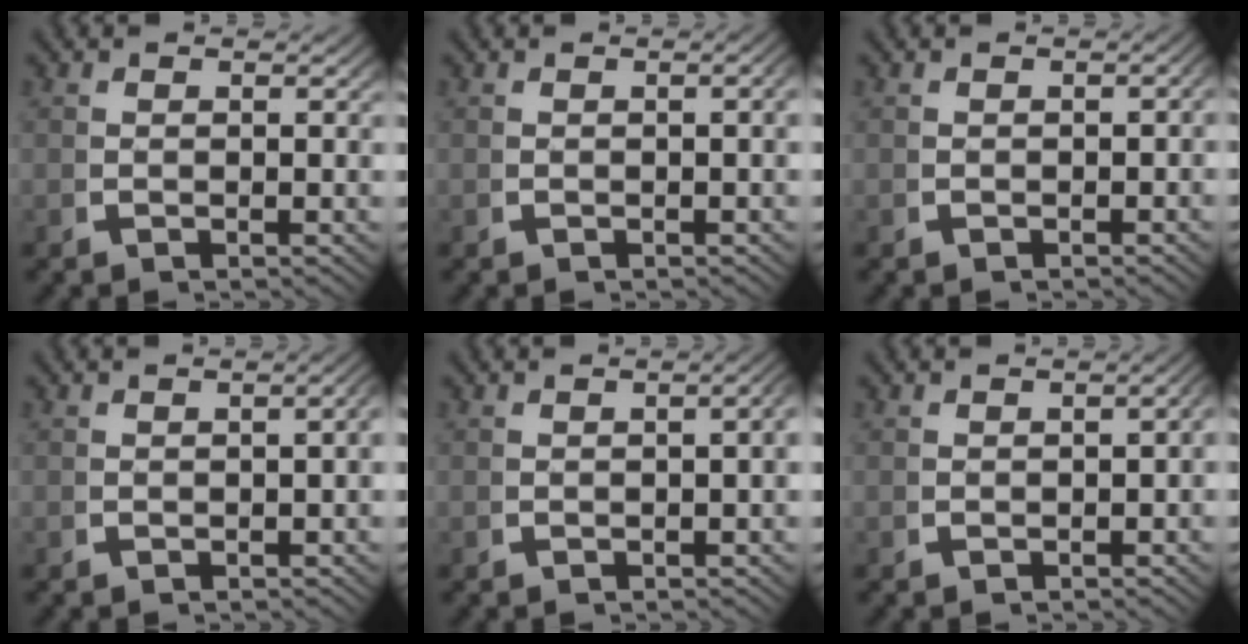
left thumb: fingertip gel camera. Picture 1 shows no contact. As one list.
[{"total": 0.9, "force": [-0.3, 0.3, 0.8], "torque": [-0.009, 0.003, -0.003]}, {"total": 1.0, "force": [-0.8, 0.5, 0.4], "torque": [-0.004, -0.001, -0.011]}, {"total": 2.0, "force": [-0.6, 0.9, 1.7], "torque": [-0.020, 0.006, -0.008]}, {"total": 2.6, "force": [-0.5, 1.1, 2.2], "torque": [-0.023, 0.010, -0.008]}, {"total": 1.7, "force": [-0.9, 0.8, 1.1], "torque": [-0.013, 0.001, -0.012]}]